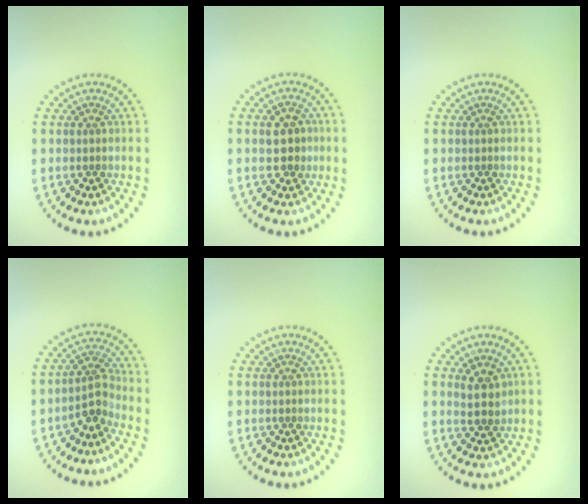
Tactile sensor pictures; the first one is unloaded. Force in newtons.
{"total": 2.9, "press": 2.9, "slide": 0.4}
{"total": 0.0}
{"total": 2.6, "press": 2.0, "slide": 1.7}
{"total": 0.0}
{"total": 2.4, "press": 2.1, "slide": 1.0}